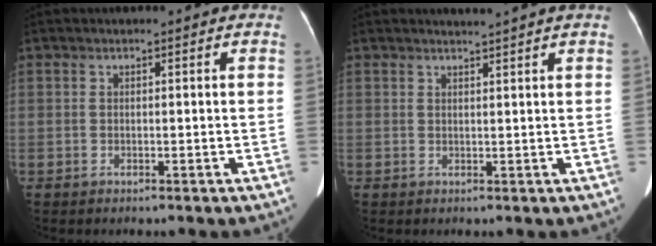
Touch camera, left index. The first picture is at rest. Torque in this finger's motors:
{"motor_torque": [0.19, 0.02, -0.08, -0.02]}